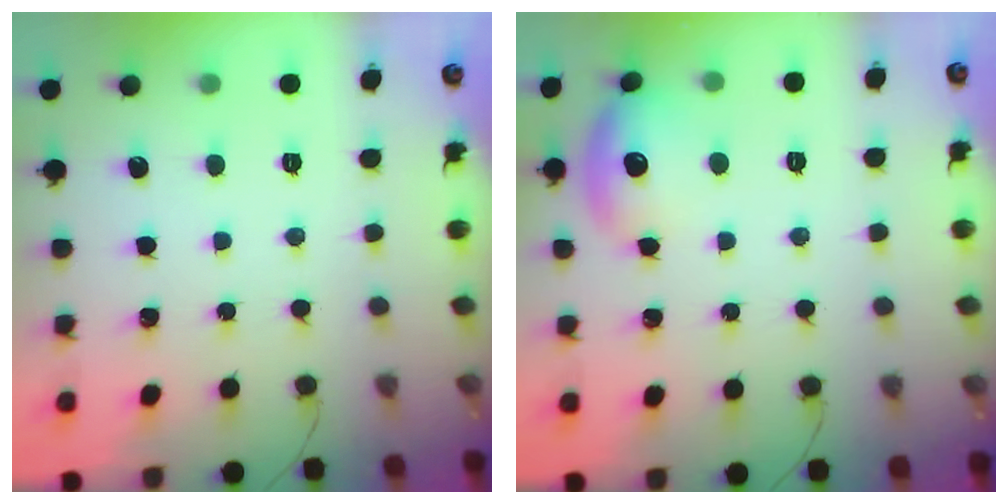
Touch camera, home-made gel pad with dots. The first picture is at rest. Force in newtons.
{"total": 10.8, "press": 10.0, "slide": 4.0}